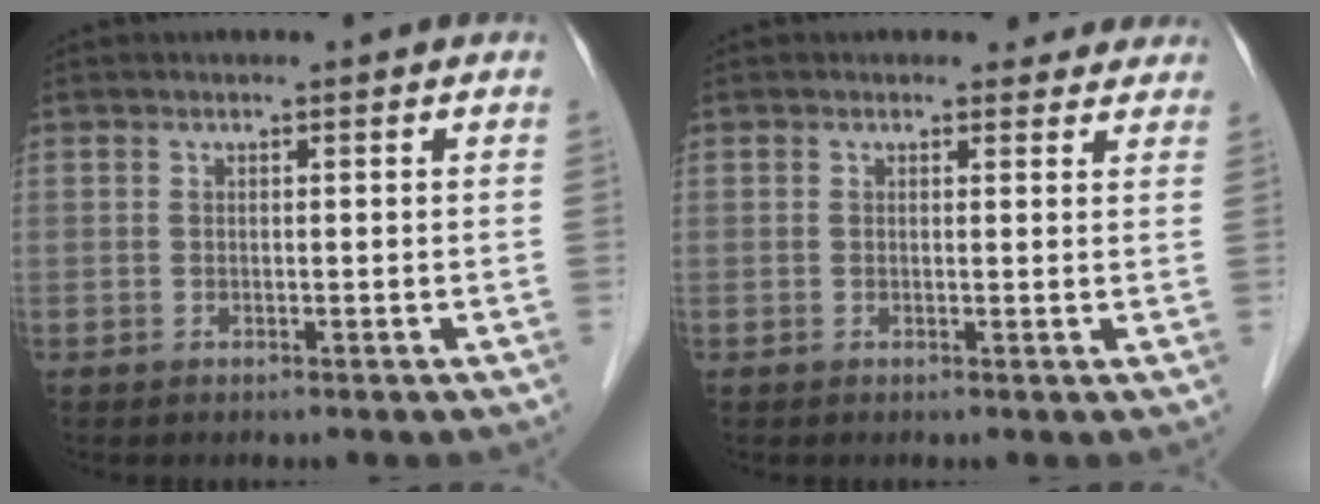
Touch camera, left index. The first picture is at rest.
{"total": 3.4, "force": [3.0, 1.6, 0.2], "torque": [0.012, -0.001, 0.016]}